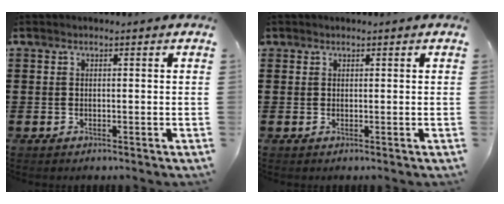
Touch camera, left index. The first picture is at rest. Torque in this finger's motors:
{"motor_torque": [0.15, -0.13, -0.01, 0.00]}